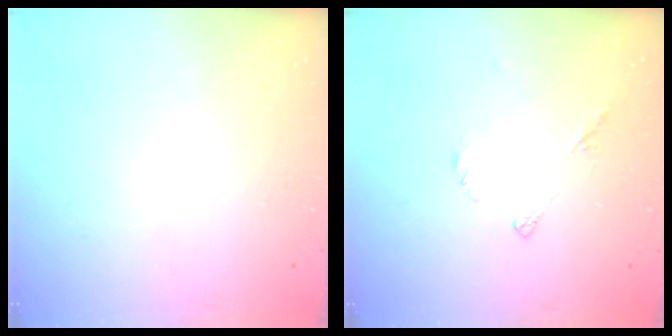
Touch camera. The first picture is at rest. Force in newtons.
{"total": 4.8, "press": 4.8, "slide": 0.5}